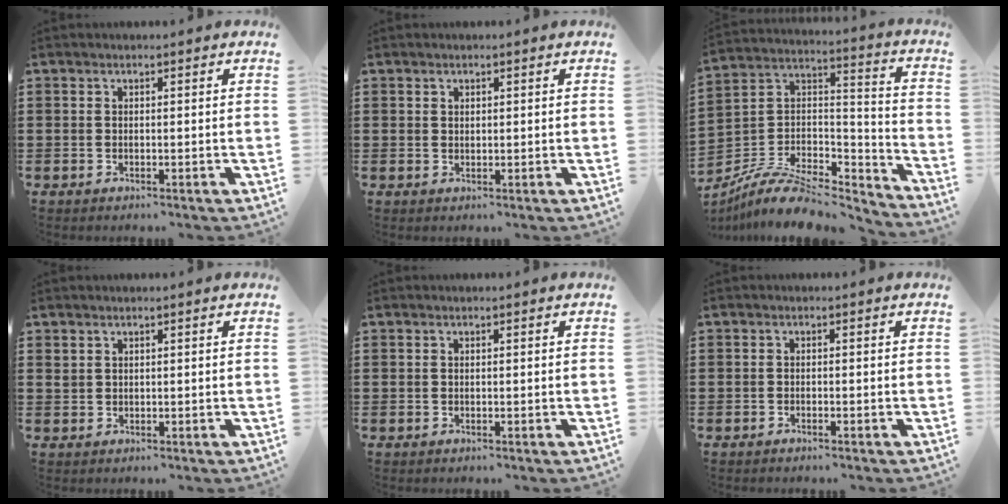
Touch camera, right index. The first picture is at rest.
{"total": 0.8, "force": [0.5, 0.5, 0.1], "torque": [-0.003, 0.003, 0.010]}
{"total": 9.3, "force": [-7.1, 4.0, 4.4], "torque": [-0.082, 0.019, -0.134]}
{"total": 1.0, "force": [0.7, 0.6, 0.2], "torque": [-0.006, 0.003, 0.014]}
{"total": 0.0}
{"total": 0.8, "force": [-0.7, -0.2, 0.2], "torque": [-0.005, -0.004, -0.014]}